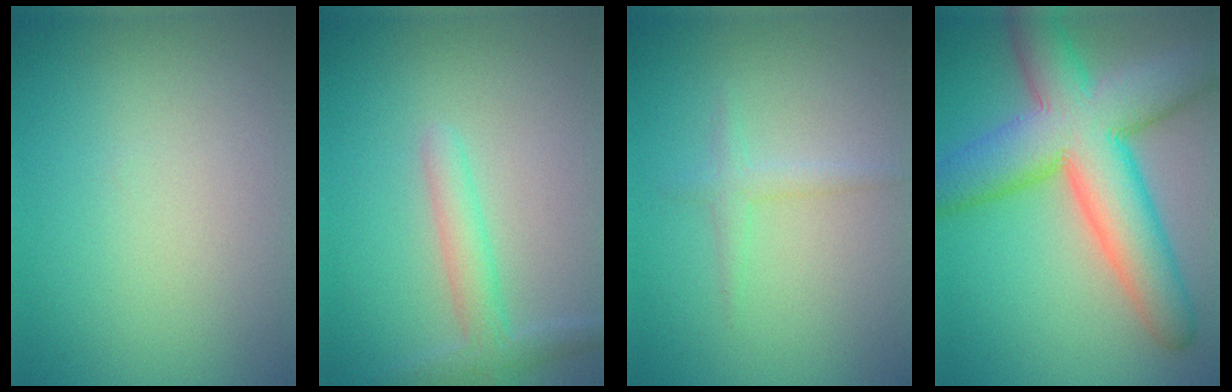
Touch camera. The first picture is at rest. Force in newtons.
{"total": 2.6, "press": 2.6, "slide": 0.2}
{"total": 1.3, "press": 1.3, "slide": 0.0}
{"total": 11.6, "press": 11.6, "slide": 0.4}